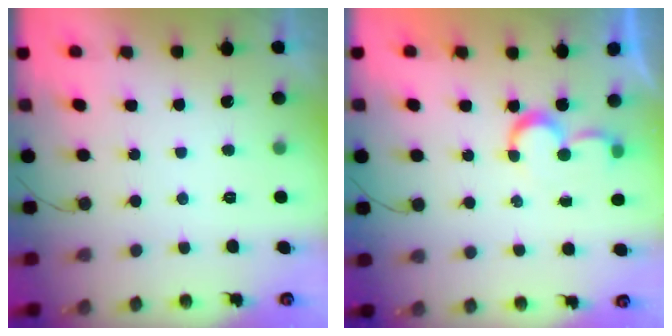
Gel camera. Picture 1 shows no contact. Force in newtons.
{"total": 5.5, "press": 5.5, "slide": 0.4}